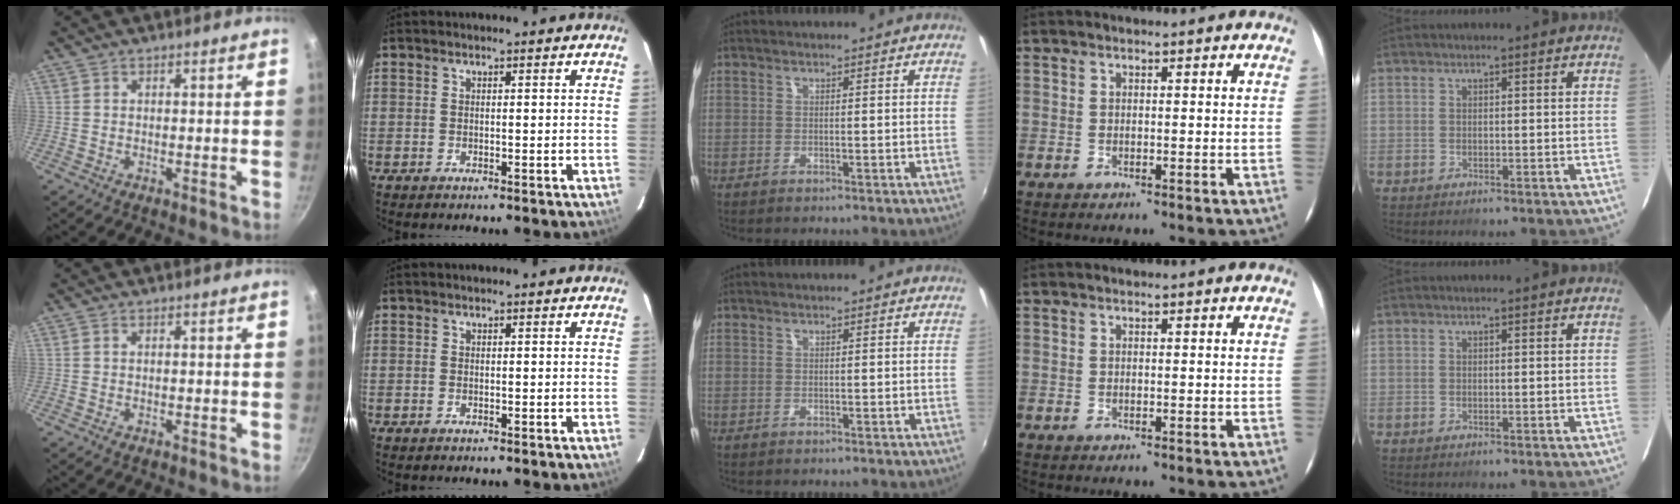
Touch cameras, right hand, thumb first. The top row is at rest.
{}